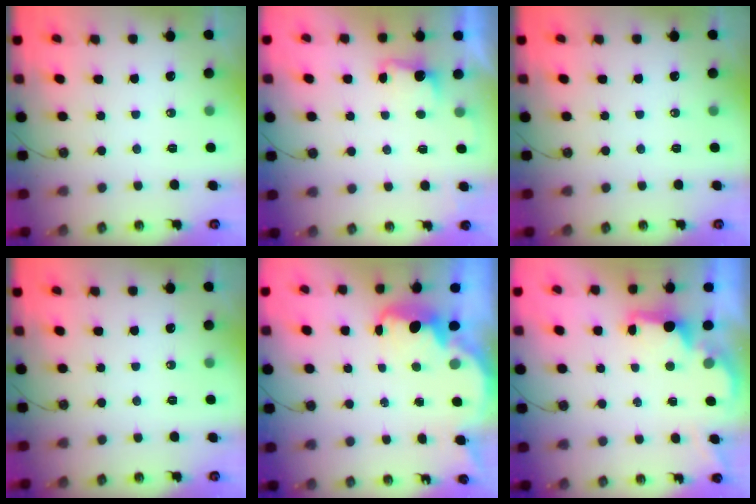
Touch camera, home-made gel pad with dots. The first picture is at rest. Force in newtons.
{"total": 2.5, "press": 2.3, "slide": 0.9}
{"total": 0.0}
{"total": 0.0}
{"total": 2.8, "press": 2.8, "slide": 0.4}
{"total": 2.0, "press": 1.9, "slide": 0.8}